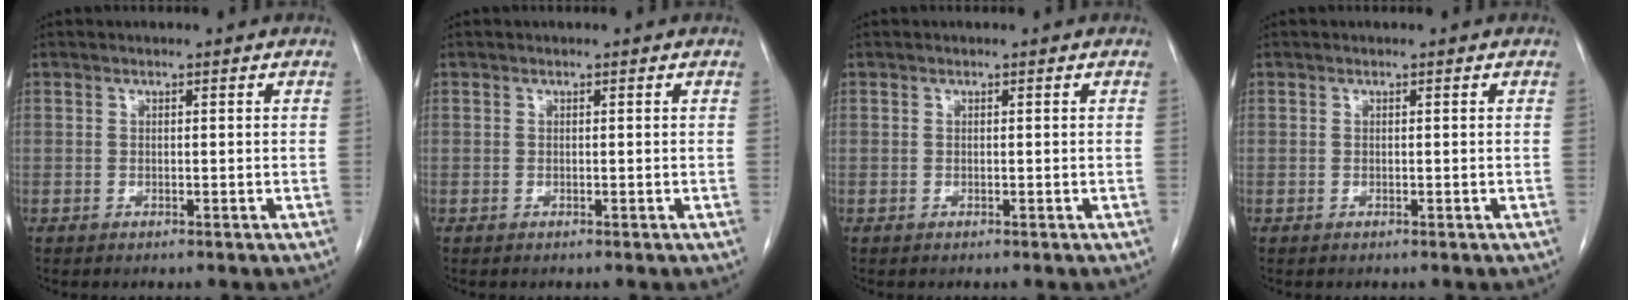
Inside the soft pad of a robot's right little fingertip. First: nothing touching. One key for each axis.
{"total": 0.0}
{"total": 0.0}
{"total": 0.0}